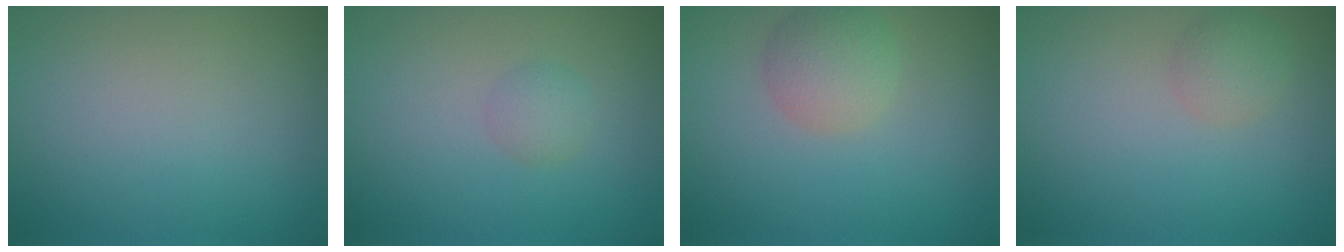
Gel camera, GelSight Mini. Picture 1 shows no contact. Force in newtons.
{"total": 1.3, "press": 1.3, "slide": 0.1}
{"total": 3.0, "press": 3.0, "slide": 0.1}
{"total": 1.7, "press": 1.7, "slide": 0.1}